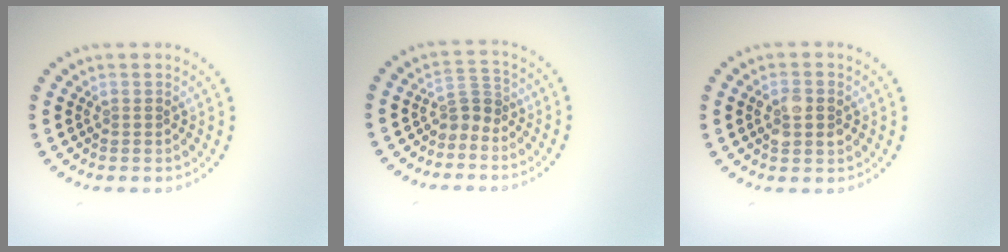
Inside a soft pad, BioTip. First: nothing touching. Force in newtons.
{"total": 2.0, "press": 1.4, "slide": 1.4}
{"total": 2.5, "press": 2.5, "slide": 0.2}